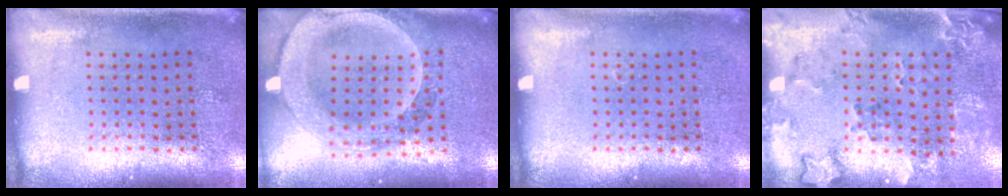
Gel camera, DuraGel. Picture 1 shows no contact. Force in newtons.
{"total": 2.7, "press": 2.4, "slide": 1.2}
{"total": 0.0}
{"total": 1.9, "press": 1.7, "slide": 1.0}